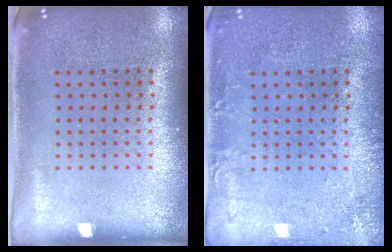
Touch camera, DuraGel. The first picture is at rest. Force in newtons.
{"total": 1.9, "press": 1.9, "slide": 0.2}